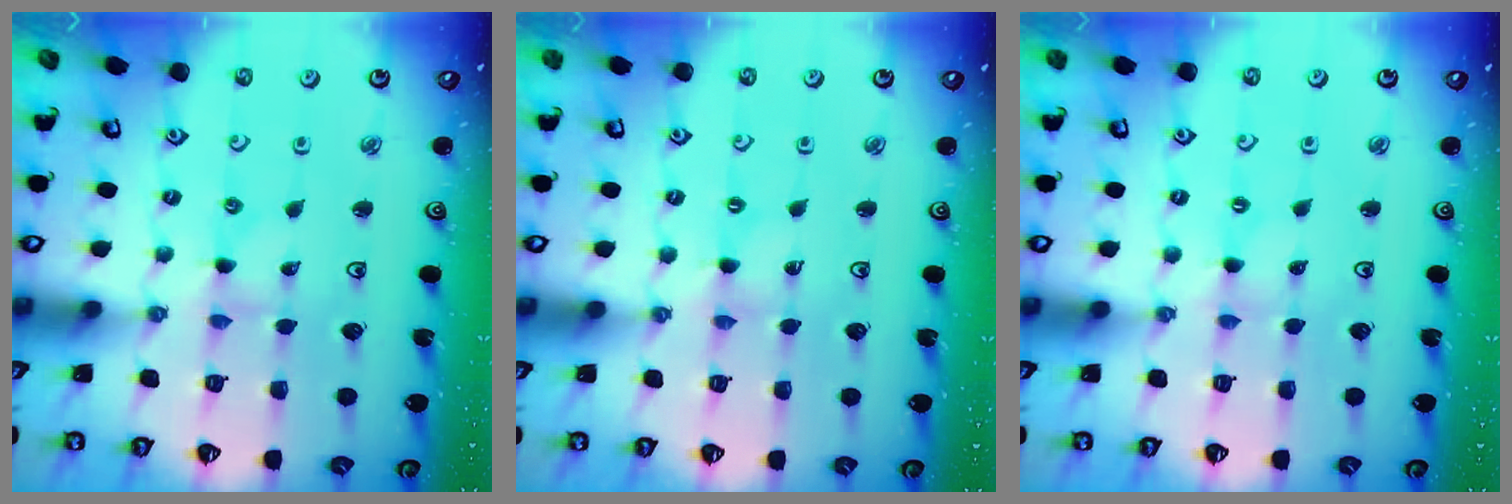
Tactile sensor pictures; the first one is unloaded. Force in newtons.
{"total": 0.0}
{"total": 0.0}